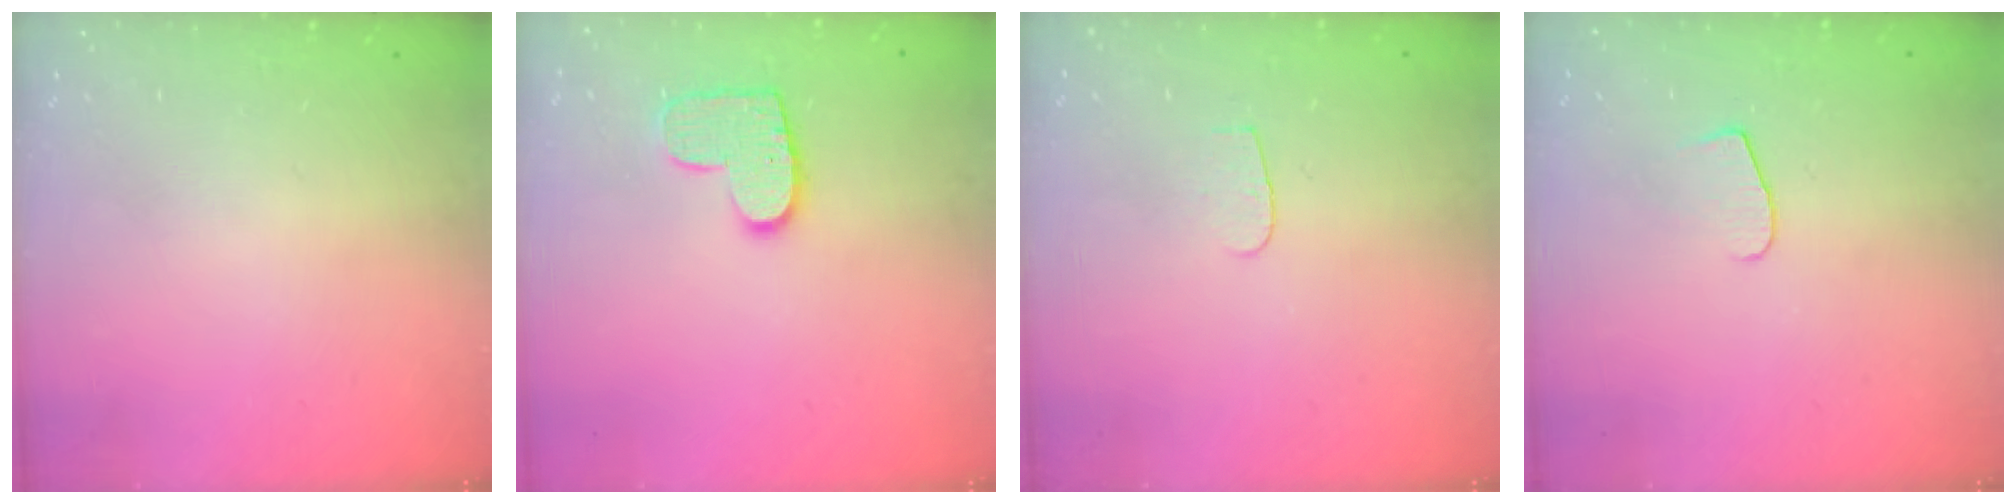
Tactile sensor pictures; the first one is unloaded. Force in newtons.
{"total": 10.2, "press": 10.1, "slide": 0.5}
{"total": 3.7, "press": 3.7, "slide": 0.4}
{"total": 5.5, "press": 5.5, "slide": 0.5}